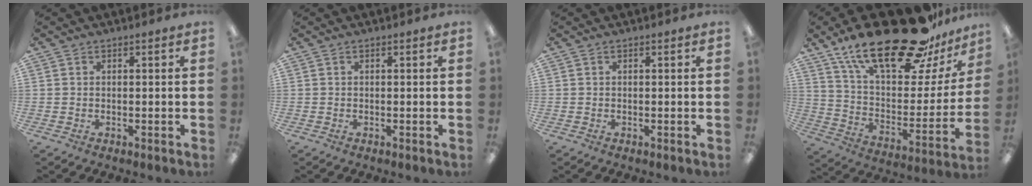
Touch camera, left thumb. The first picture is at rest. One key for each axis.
{"total": 0.0}
{"total": 0.0}
{"total": 27.8, "fx": 19.8, "fy": 9.6, "fz": 16.9, "tx": -0.271, "ty": -0.122, "tz": 0.334}